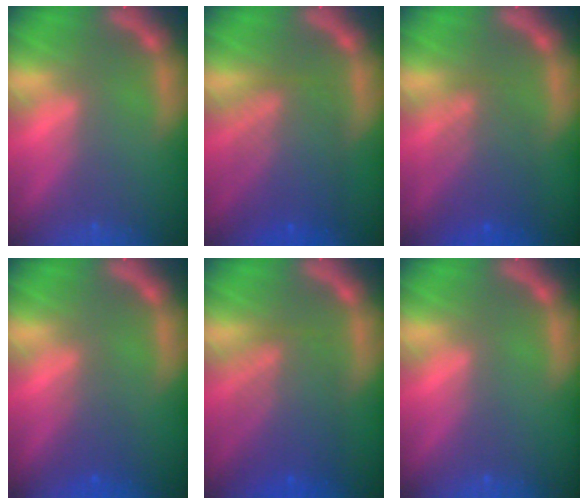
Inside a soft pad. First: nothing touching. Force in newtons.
{"total": 7.0}
{"total": 5.1}
{"total": 1.9}
{"total": 6.6}
{"total": 0.0}